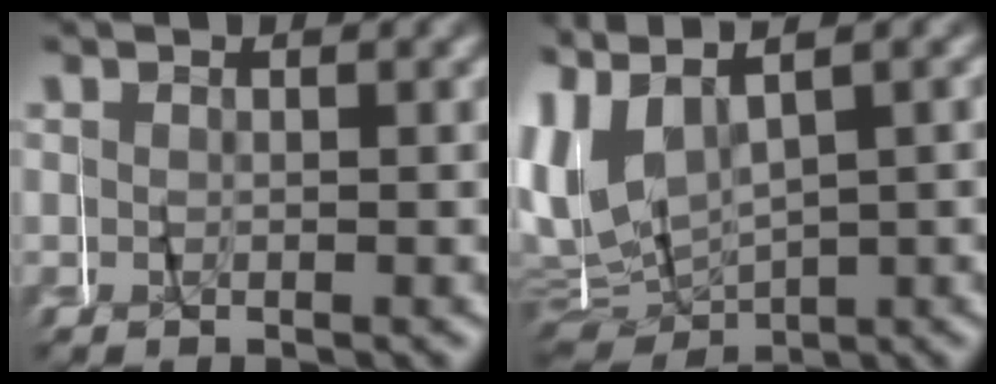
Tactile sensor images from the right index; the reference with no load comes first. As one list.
[{"total": 11.6, "force": [1.3, 10.2, 5.5], "torque": [-0.169, -0.017, 0.022]}]